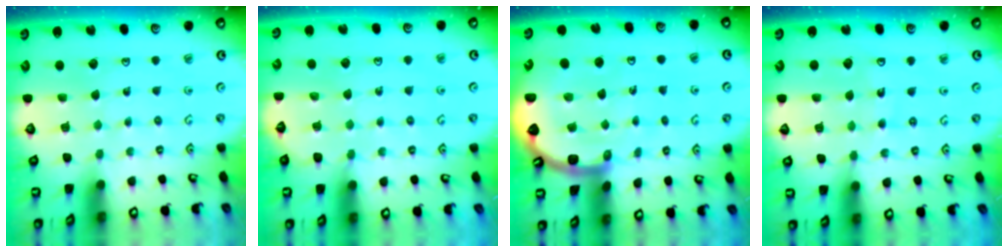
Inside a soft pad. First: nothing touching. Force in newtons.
{"total": 4.2, "press": 3.6, "slide": 2.3}
{"total": 7.5, "press": 7.5, "slide": 0.8}
{"total": 7.1, "press": 6.6, "slide": 2.6}